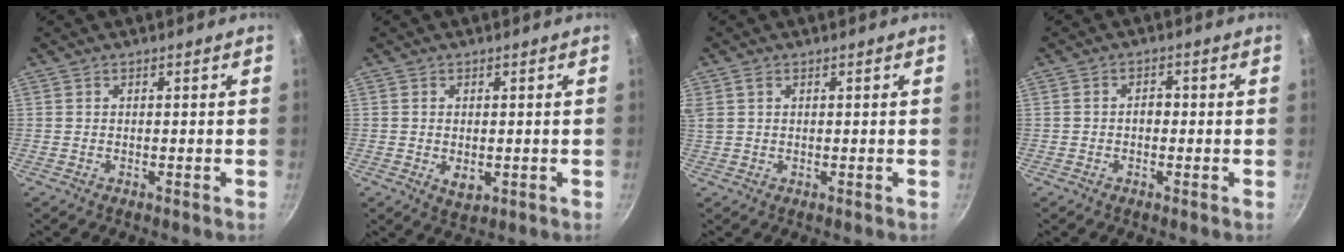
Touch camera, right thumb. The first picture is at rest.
{"total": 3.3, "force": [-0.3, 2.1, 2.5], "torque": [-0.039, -0.009, -0.002]}
{"total": 2.5, "force": [1.1, 1.7, 1.5], "torque": [-0.027, 0.005, 0.024]}
{"total": 2.0, "force": [-0.4, 1.4, 1.4], "torque": [-0.011, 0.009, -0.007]}